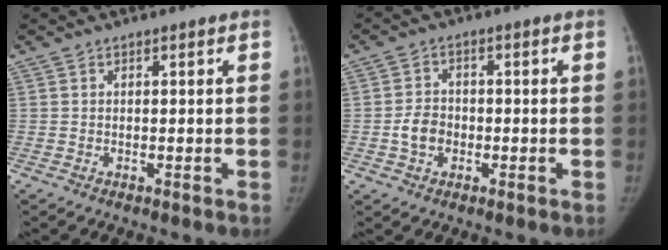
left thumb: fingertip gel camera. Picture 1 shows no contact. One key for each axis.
{"total": 4.5, "fx": -1.1, "fy": 3.5, "fz": 2.6, "tx": -0.037, "ty": 0.012, "tz": -0.024}